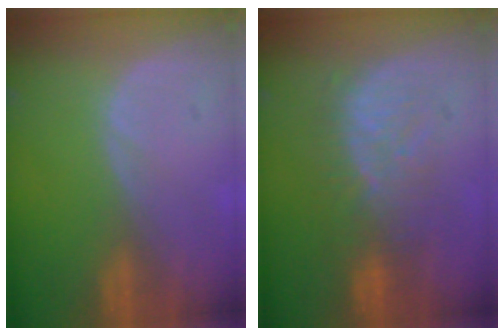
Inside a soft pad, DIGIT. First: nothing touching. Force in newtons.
{"total": 7.9, "press": 7.8, "slide": 1.6}